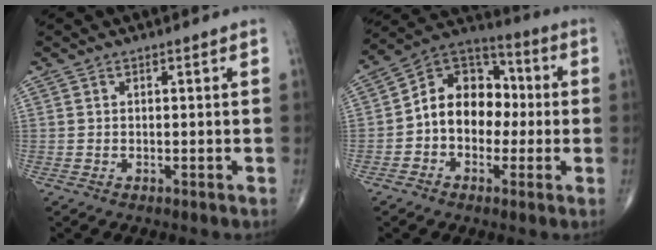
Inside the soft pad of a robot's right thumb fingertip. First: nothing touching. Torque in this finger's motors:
{"motor_torque": [-0.23, 1.09, 0.19, -0.19, 0.11]}